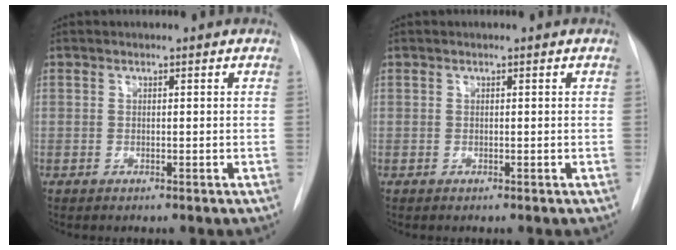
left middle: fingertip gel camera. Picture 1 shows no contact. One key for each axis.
{"total": 0.0}